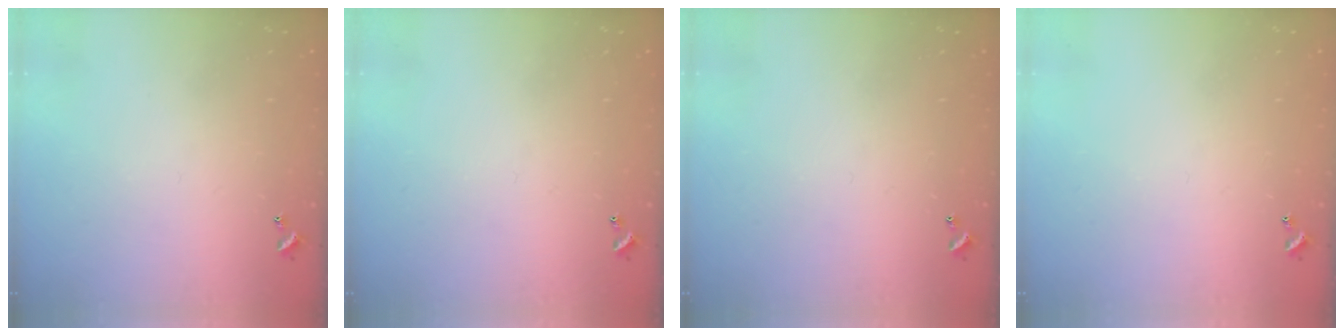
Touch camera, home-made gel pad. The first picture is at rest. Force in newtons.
{"total": 0.0}
{"total": 0.0}
{"total": 0.0}